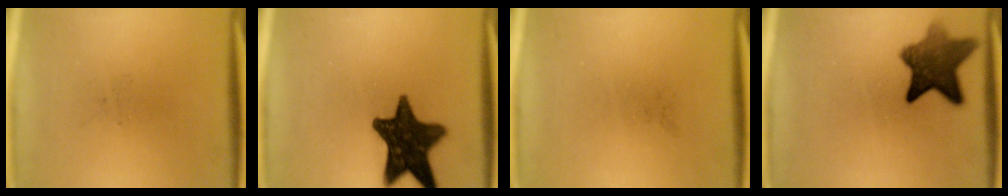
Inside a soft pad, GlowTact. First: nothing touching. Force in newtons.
{"total": 14.6}
{"total": 0.0}
{"total": 9.0}